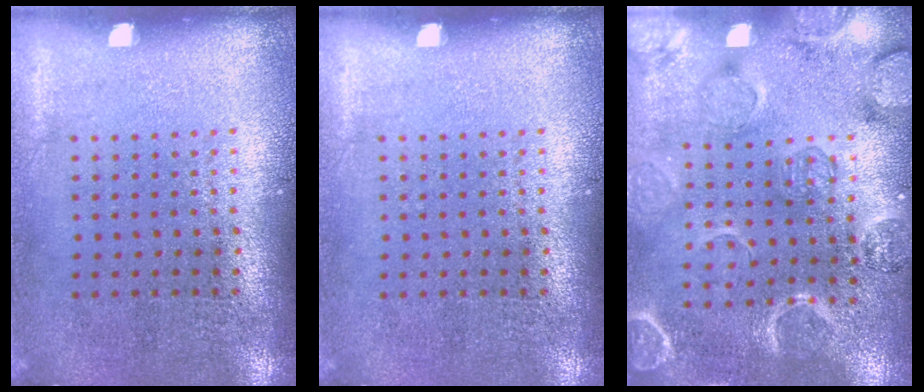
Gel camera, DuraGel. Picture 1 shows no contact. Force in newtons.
{"total": 0.0}
{"total": 2.4, "press": 2.4, "slide": 0.4}